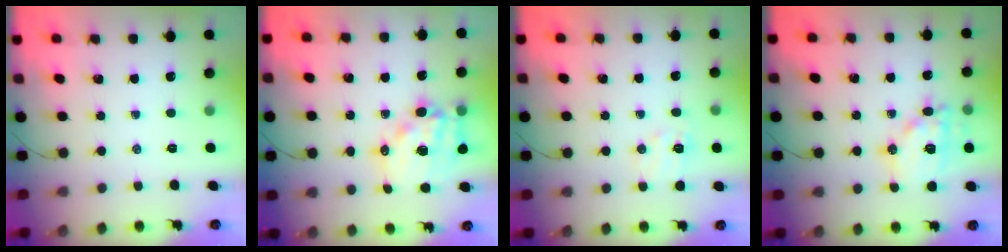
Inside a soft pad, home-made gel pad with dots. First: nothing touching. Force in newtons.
{"total": 14.9, "press": 14.5, "slide": 3.4}
{"total": 7.1, "press": 7.0, "slide": 1.1}
{"total": 14.0, "press": 13.9, "slide": 1.7}